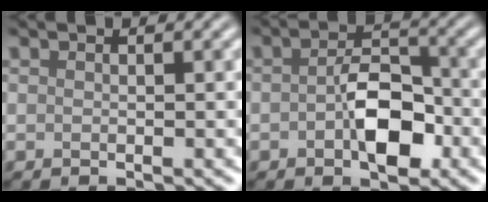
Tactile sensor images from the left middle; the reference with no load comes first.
{"total": 5.0, "force": [-1.2, 2.7, 4.0], "torque": [-0.067, 0.005, -0.023]}